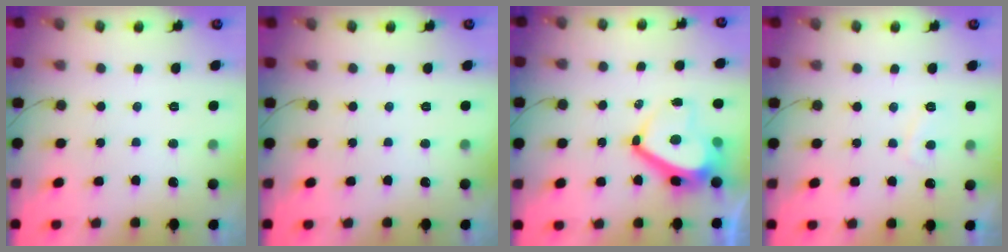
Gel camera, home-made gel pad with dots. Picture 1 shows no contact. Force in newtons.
{"total": 0.0}
{"total": 10.4, "press": 10.3, "slide": 1.6}
{"total": 2.9, "press": 2.8, "slide": 0.8}